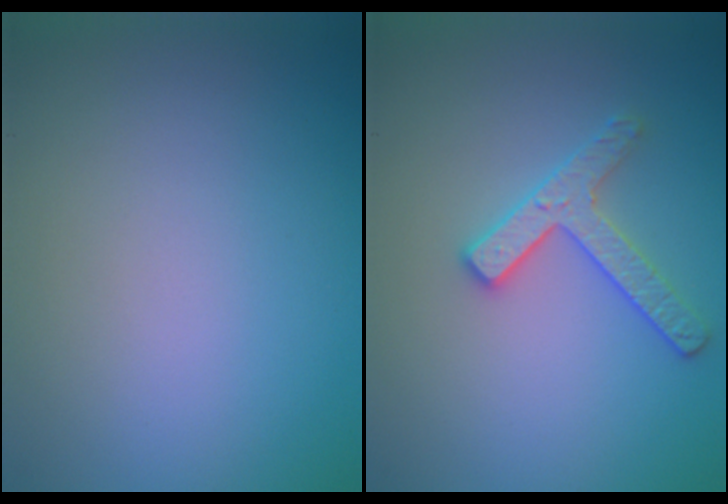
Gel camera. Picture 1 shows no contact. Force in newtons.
{"total": 2.6, "press": 2.5, "slide": 0.4}